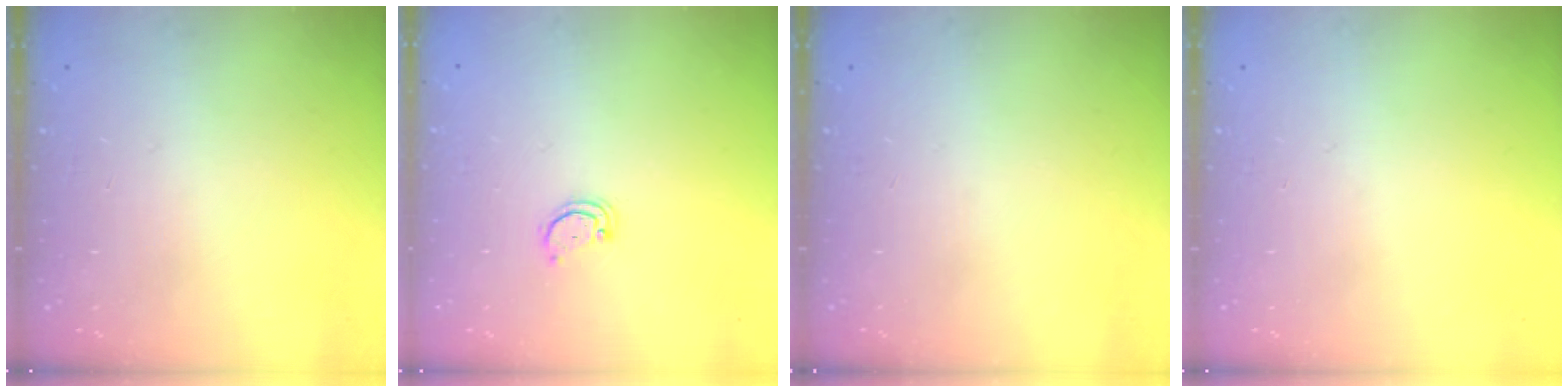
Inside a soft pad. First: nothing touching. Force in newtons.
{"total": 2.2, "press": 2.2, "slide": 0.2}
{"total": 0.0}
{"total": 0.0}